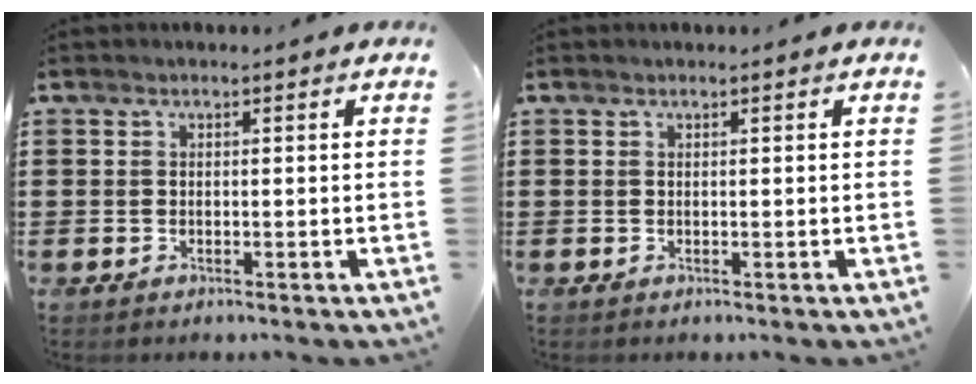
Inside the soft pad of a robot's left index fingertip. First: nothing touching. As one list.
[{"total": 0.0}]